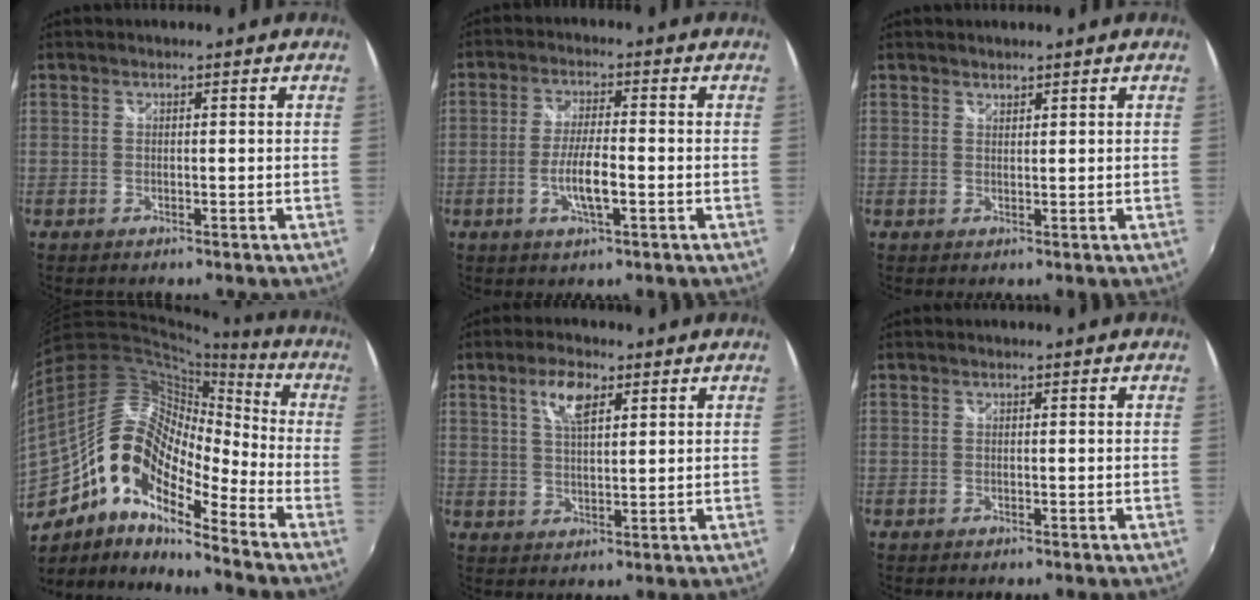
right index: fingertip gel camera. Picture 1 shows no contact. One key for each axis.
{"total": 6.3, "fx": -2.1, "fy": 1.3, "fz": 5.8, "tx": -0.115, "ty": -0.004, "tz": -0.037}
{"total": 1.0, "fx": 0.9, "fy": 0.3, "fz": 0.1, "tx": 0.000, "ty": 0.001, "tz": 0.017}
{"total": 18.1, "fx": -9.1, "fy": 7.7, "fz": 13.7, "tx": -0.236, "ty": -0.005, "tz": -0.188}
{"total": 5.9, "fx": 3.0, "fy": 2.4, "fz": 4.5, "tx": -0.082, "ty": 0.008, "tz": 0.055}
{"total": 0.0}